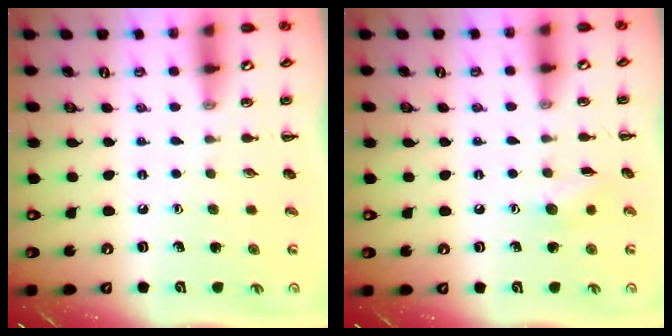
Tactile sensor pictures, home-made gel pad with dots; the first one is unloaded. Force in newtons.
{"total": 5.3, "press": 5.2, "slide": 1.3}